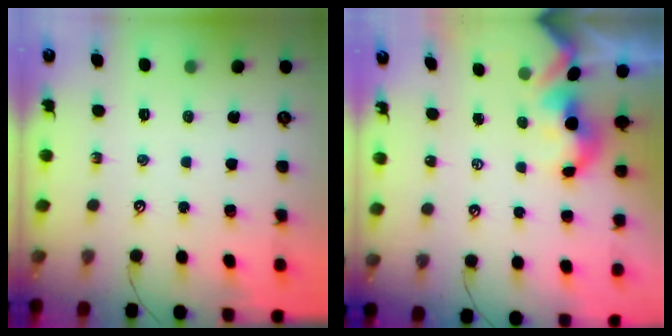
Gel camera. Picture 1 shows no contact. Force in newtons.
{"total": 1.6, "press": 1.6, "slide": 0.3}